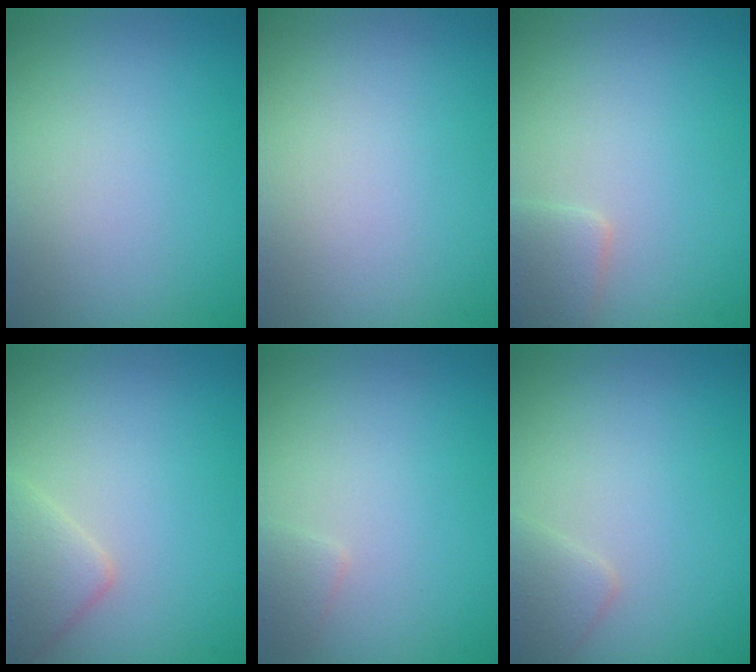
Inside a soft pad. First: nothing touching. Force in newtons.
{"total": 0.0}
{"total": 2.1, "press": 2.0, "slide": 0.2}
{"total": 2.6, "press": 2.6, "slide": 0.1}
{"total": 0.9, "press": 0.9, "slide": 0.1}
{"total": 1.6, "press": 1.6, "slide": 0.1}